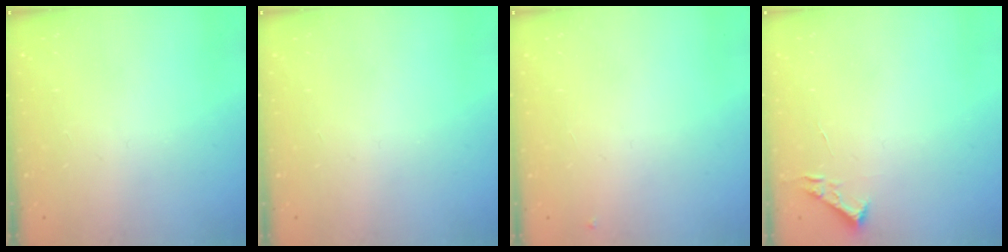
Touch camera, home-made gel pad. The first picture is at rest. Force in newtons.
{"total": 0.0}
{"total": 3.8, "press": 3.7, "slide": 0.6}
{"total": 2.7, "press": 2.7, "slide": 0.4}